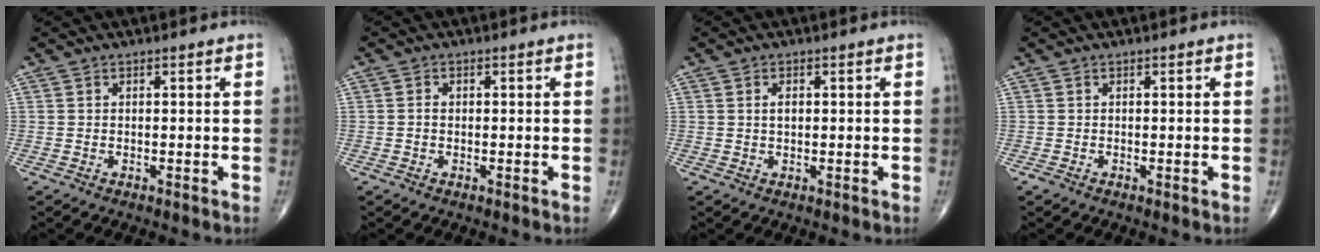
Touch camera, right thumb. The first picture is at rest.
{"total": 1.2, "force": [0.0, 1.0, 0.7], "torque": [-0.010, 0.004, -0.001]}
{"total": 1.9, "force": [0.4, 1.1, 1.5], "torque": [-0.025, -0.001, 0.008]}
{"total": 0.6, "force": [-0.3, 0.4, 0.4], "torque": [-0.010, -0.004, -0.008]}